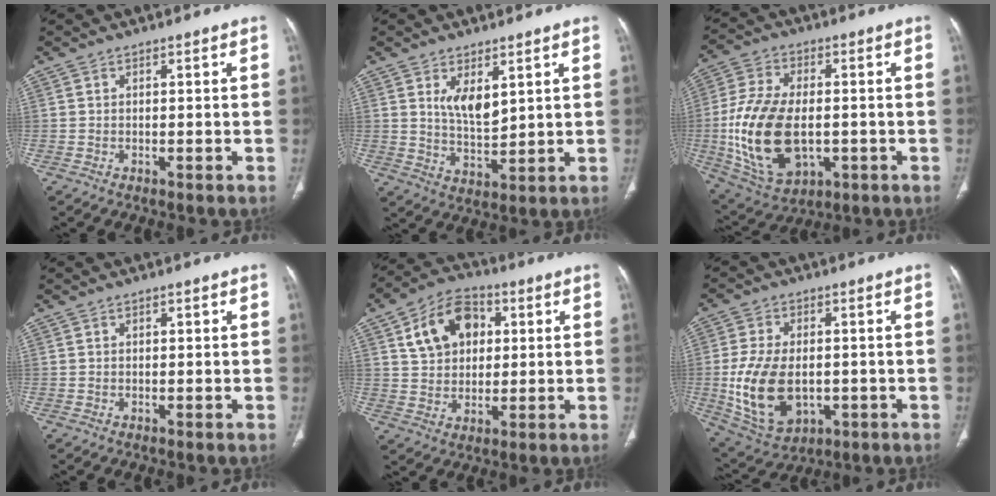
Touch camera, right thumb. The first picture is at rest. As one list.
[{"total": 6.6, "force": [2.9, 3.1, 5.1], "torque": [-0.079, -0.030, 0.062]}, {"total": 19.2, "force": [-2.3, 11.2, 15.5], "torque": [-0.307, -0.004, -0.025]}, {"total": 0.8, "force": [0.5, 0.3, 0.6], "torque": [-0.006, 0.000, 0.007]}, {"total": 12.8, "force": [4.1, 9.1, 8.1], "torque": [-0.108, 0.004, 0.066]}, {"total": 15.1, "force": [-1.9, 9.4, 11.7], "torque": [-0.218, -0.006, -0.012]}]